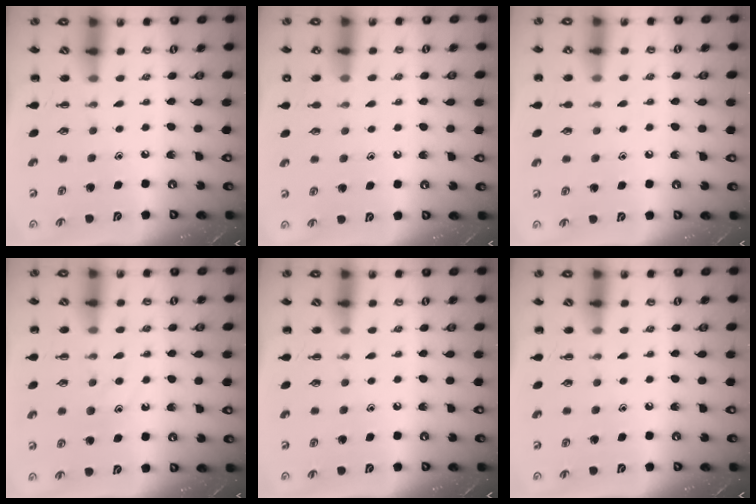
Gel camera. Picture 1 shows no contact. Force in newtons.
{"total": 6.6, "press": 6.3, "slide": 2.0}
{"total": 6.2, "press": 5.9, "slide": 2.0}
{"total": 9.4, "press": 9.4, "slide": 0.7}
{"total": 0.0}
{"total": 0.0}